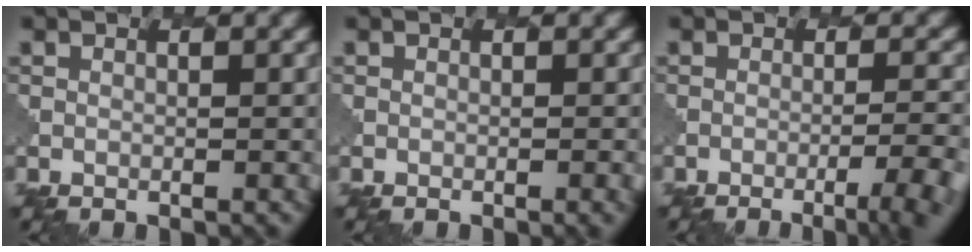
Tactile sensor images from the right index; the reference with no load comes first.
{"total": 1.3, "force": [-0.2, 0.5, 1.1], "torque": [-0.005, 0.003, -0.004]}
{"total": 5.3, "force": [-3.2, 1.1, 4.0], "torque": [-0.049, 0.007, -0.047]}